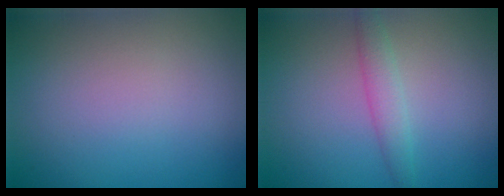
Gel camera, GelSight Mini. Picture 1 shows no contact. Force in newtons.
{"total": 1.9, "press": 1.9, "slide": 0.1}